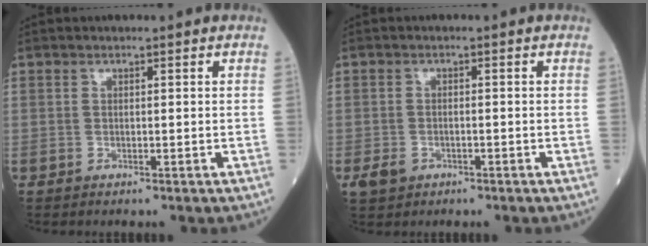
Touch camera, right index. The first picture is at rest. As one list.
[{"total": 2.7, "force": [-1.4, 1.8, 1.3], "torque": [-0.026, 0.001, -0.016]}]